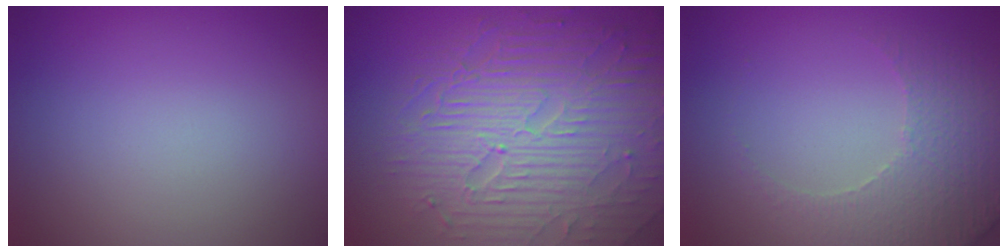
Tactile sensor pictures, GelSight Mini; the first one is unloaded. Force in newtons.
{"total": 9.7, "press": 6.2, "slide": 7.4}
{"total": 4.7, "press": 3.3, "slide": 3.3}